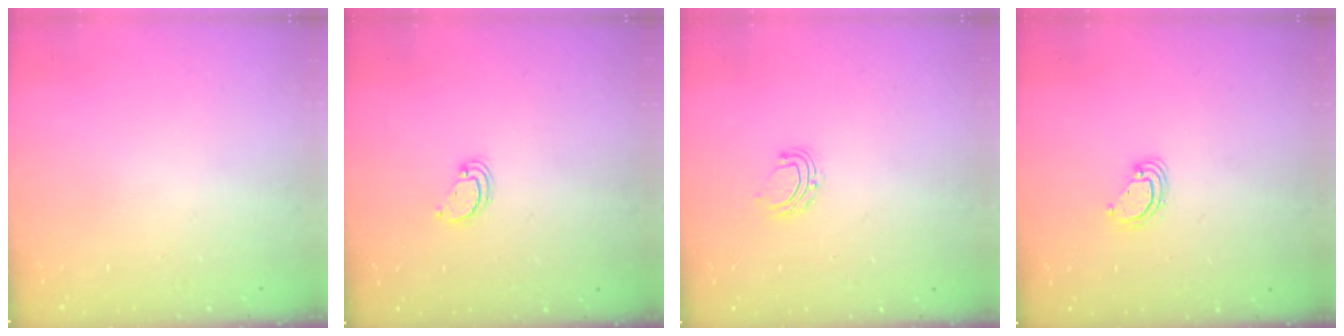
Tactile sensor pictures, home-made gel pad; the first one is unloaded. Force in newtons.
{"total": 2.6, "press": 2.6, "slide": 0.2}
{"total": 5.9, "press": 5.9, "slide": 0.4}
{"total": 3.9, "press": 3.9, "slide": 0.1}